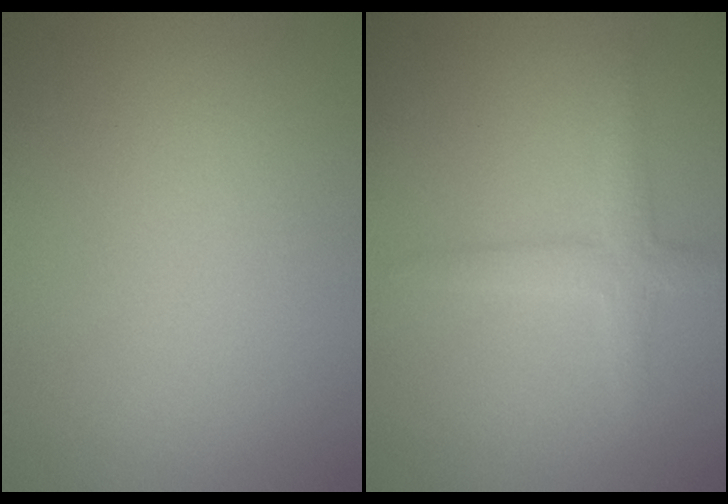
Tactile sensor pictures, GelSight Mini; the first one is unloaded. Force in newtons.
{"total": 2.2, "press": 2.2, "slide": 0.1}